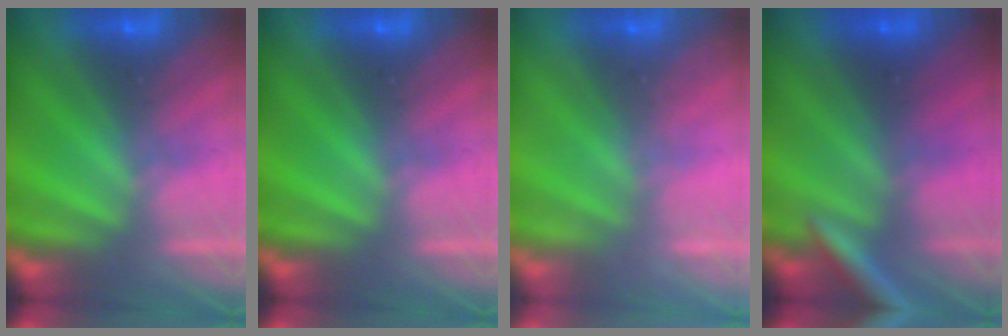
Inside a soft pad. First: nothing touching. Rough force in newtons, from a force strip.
{"total": 0.0}
{"total": 2.3}
{"total": 2.7}